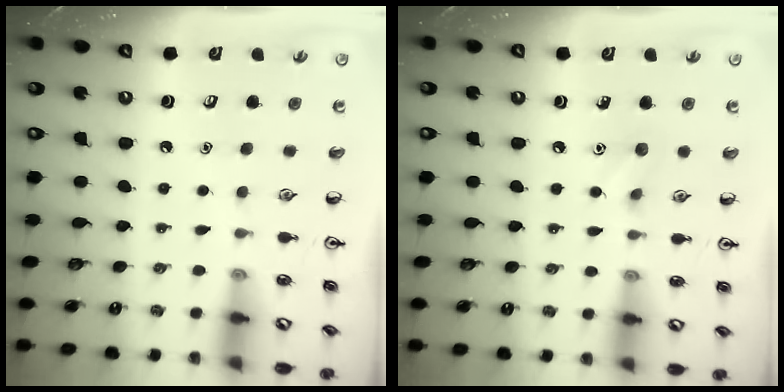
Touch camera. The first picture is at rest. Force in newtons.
{"total": 5.1, "press": 4.8, "slide": 1.7}